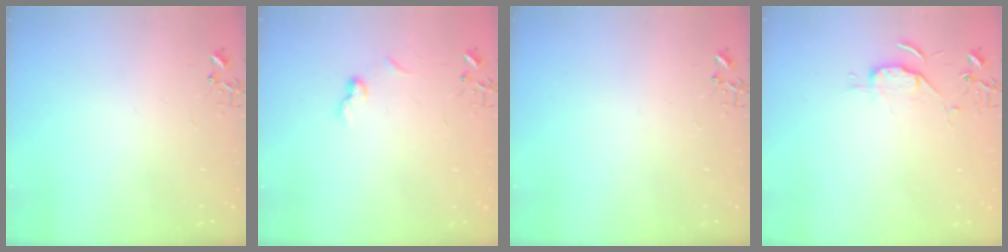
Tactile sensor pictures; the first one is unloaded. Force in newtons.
{"total": 6.8, "press": 6.7, "slide": 0.6}
{"total": 0.0}
{"total": 5.1, "press": 5.1, "slide": 0.6}